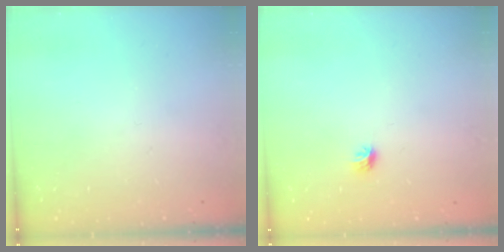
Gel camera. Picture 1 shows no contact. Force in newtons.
{"total": 4.2, "press": 4.1, "slide": 1.0}